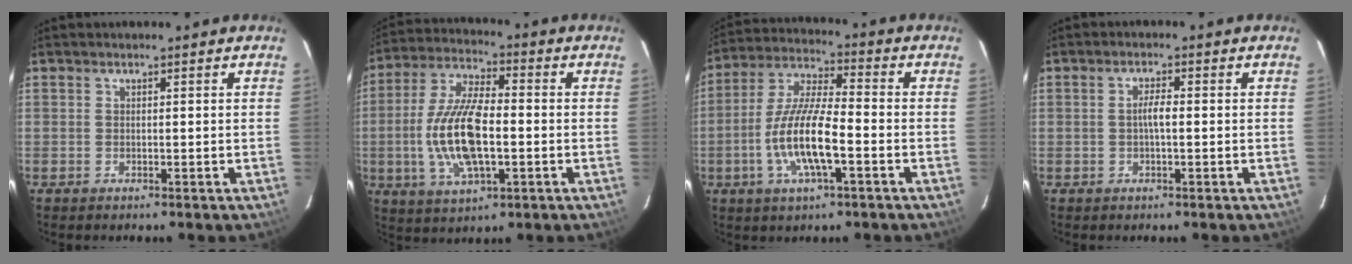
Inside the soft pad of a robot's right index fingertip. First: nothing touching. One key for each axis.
{"total": 15.1, "fx": -2.3, "fy": 6.0, "fz": 13.6, "tx": -0.285, "ty": 0.001, "tz": -0.042}
{"total": 12.8, "fx": -4.1, "fy": 3.2, "fz": 11.7, "tx": -0.244, "ty": -0.005, "tz": -0.080}
{"total": 2.4, "fx": -0.2, "fy": 0.5, "fz": 2.3, "tx": -0.046, "ty": 0.005, "tz": -0.004}